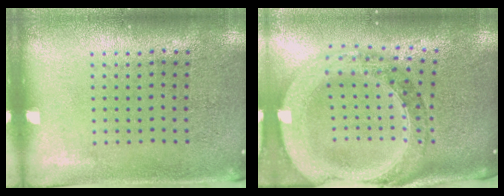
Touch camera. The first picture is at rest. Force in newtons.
{"total": 2.6, "press": 2.3, "slide": 1.3}